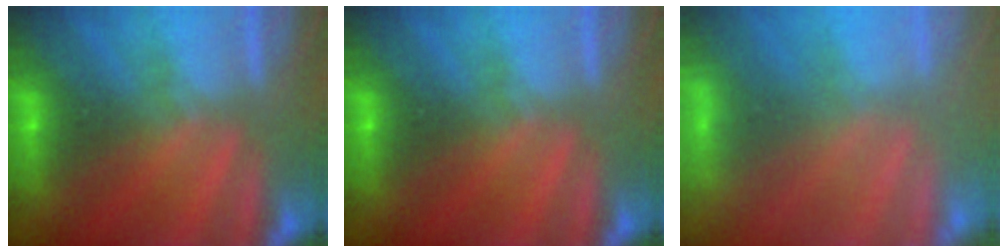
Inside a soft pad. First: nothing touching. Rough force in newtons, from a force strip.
{"total": 0.0}
{"total": 8.4}